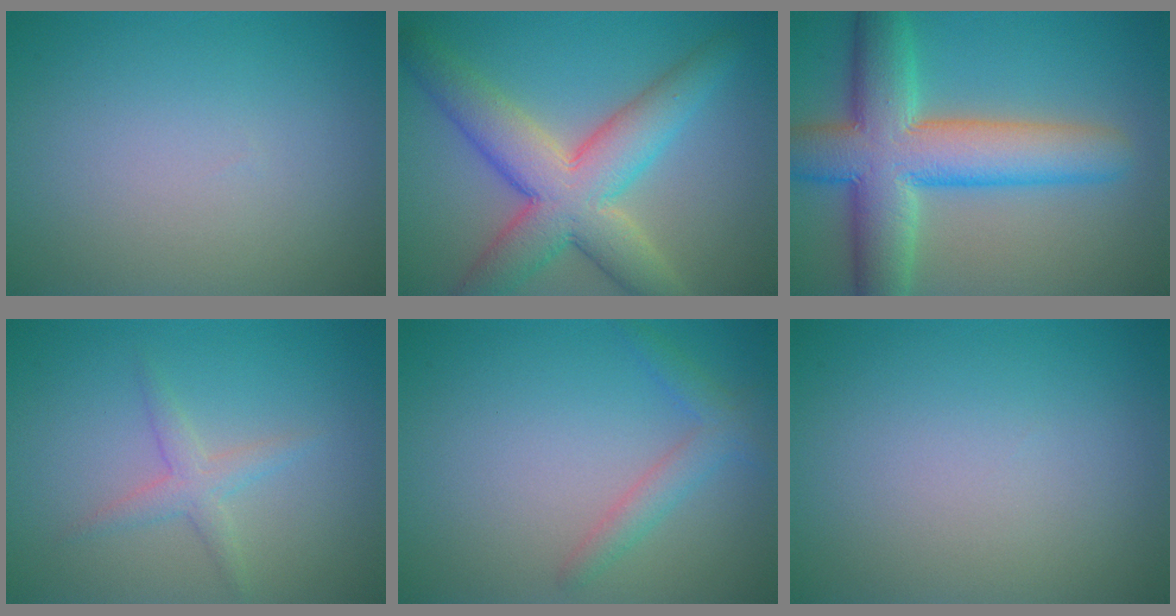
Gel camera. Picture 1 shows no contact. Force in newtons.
{"total": 8.6, "press": 8.6, "slide": 0.4}
{"total": 10.3, "press": 10.3, "slide": 0.5}
{"total": 2.0, "press": 2.0, "slide": 0.1}
{"total": 2.2, "press": 2.2, "slide": 0.0}
{"total": 0.0}